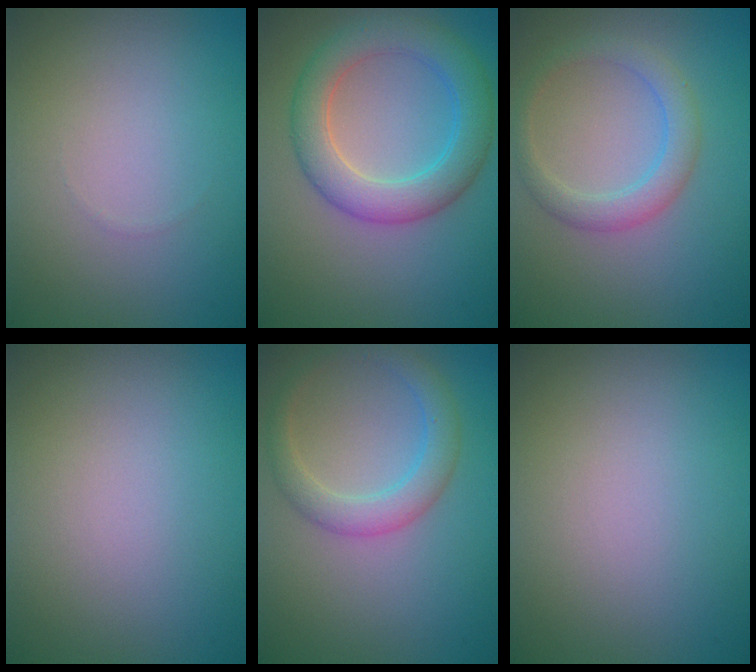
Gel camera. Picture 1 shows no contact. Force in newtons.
{"total": 5.4, "press": 5.4, "slide": 0.1}
{"total": 2.8, "press": 2.8, "slide": 0.1}
{"total": 0.0}
{"total": 3.2, "press": 3.1, "slide": 0.3}
{"total": 0.0}